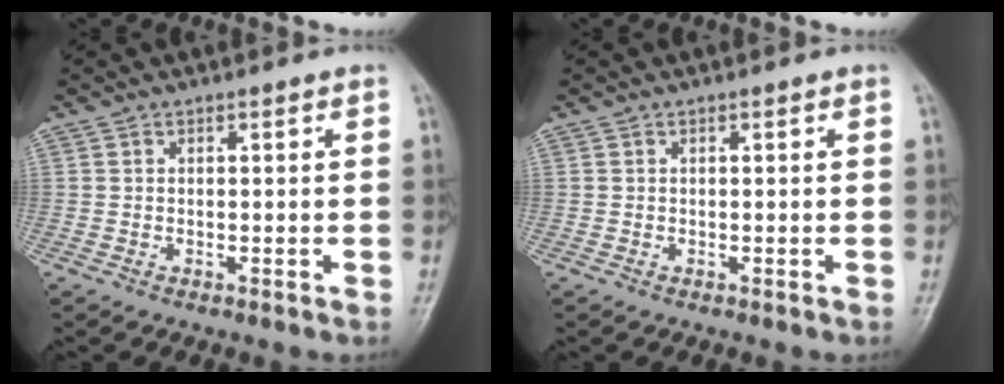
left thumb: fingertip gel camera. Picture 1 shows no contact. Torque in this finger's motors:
{"motor_torque": [0.00, 0.02, 0.00, 0.00, 0.00]}